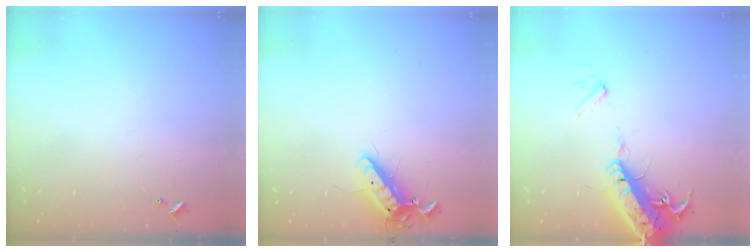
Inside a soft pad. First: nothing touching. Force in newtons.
{"total": 11.8, "press": 11.6, "slide": 2.2}
{"total": 18.9, "press": 18.5, "slide": 3.9}